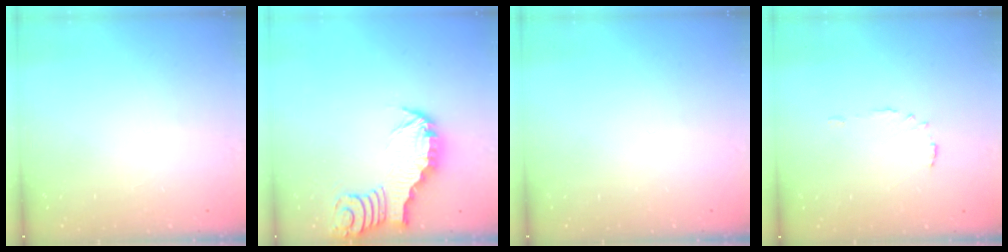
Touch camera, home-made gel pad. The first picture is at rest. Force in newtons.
{"total": 3.0, "press": 3.0, "slide": 0.3}
{"total": 0.0}
{"total": 3.2, "press": 3.1, "slide": 0.4}